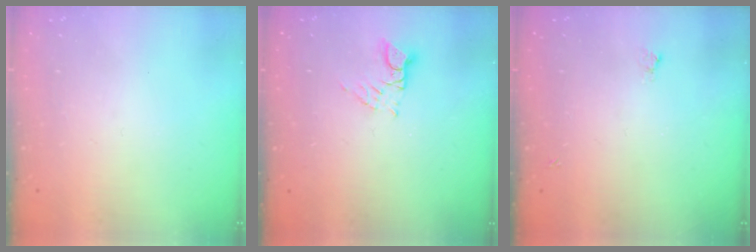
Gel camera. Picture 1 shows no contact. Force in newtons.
{"total": 3.0, "press": 3.0, "slide": 0.5}
{"total": 2.6, "press": 2.6, "slide": 0.5}